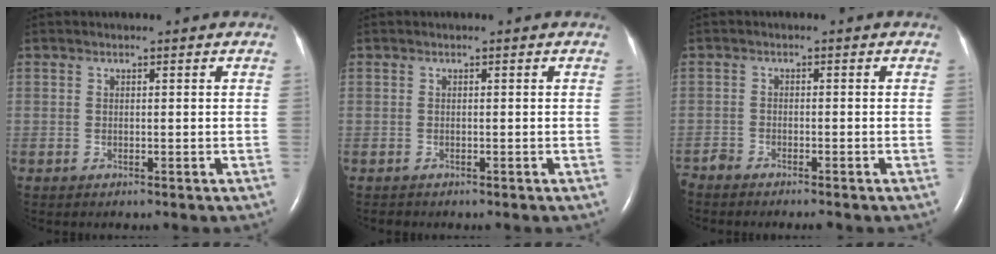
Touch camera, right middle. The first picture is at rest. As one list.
[{"total": 0.5, "force": [-0.5, 0.1, -0.1], "torque": [-0.008, -0.002, -0.009]}, {"total": 3.5, "force": [-3.3, 0.3, 1.0], "torque": [-0.013, -0.010, -0.056]}]